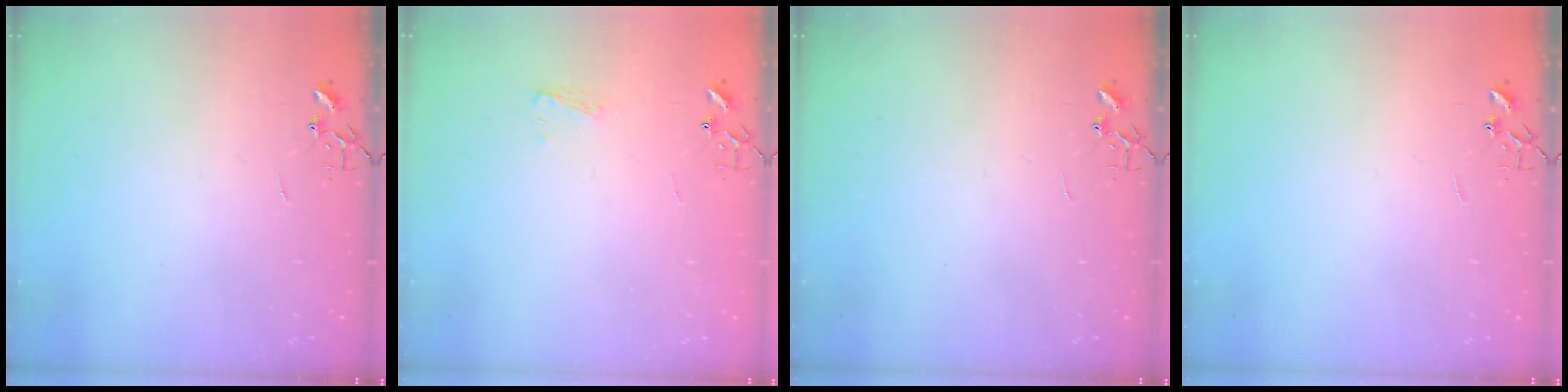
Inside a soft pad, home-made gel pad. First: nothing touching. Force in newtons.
{"total": 5.2, "press": 5.2, "slide": 0.6}
{"total": 0.0}
{"total": 0.0}